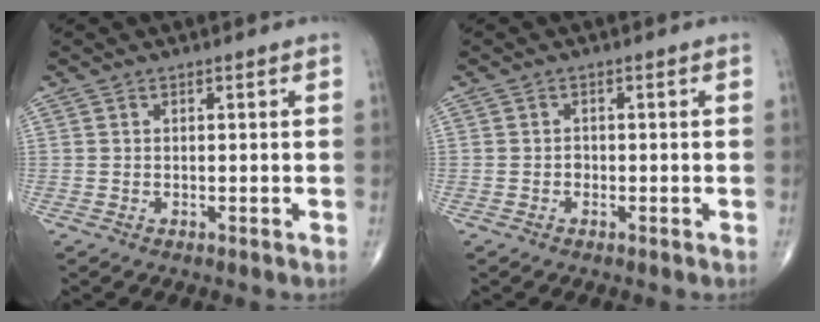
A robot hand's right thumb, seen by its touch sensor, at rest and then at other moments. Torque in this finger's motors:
{"motor_torque": [0.08, 0.23, 0.19, 0.04, -0.01]}